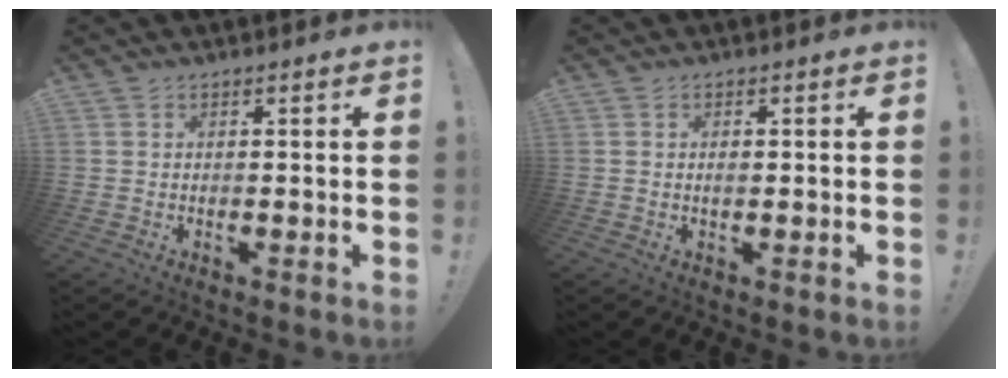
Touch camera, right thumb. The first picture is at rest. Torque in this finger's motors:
{"motor_torque": [0.11, 0.13, -0.01, 0.03, 0.04]}